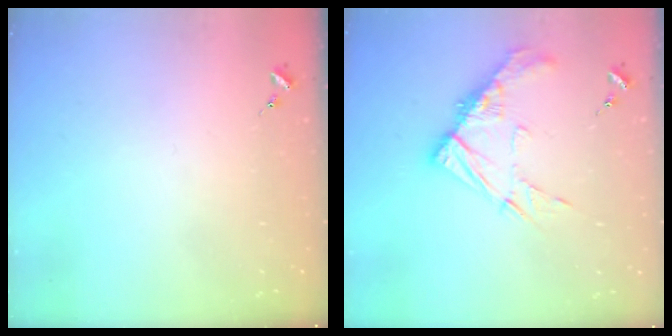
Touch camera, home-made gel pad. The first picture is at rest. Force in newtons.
{"total": 13.1, "press": 13.1, "slide": 1.5}